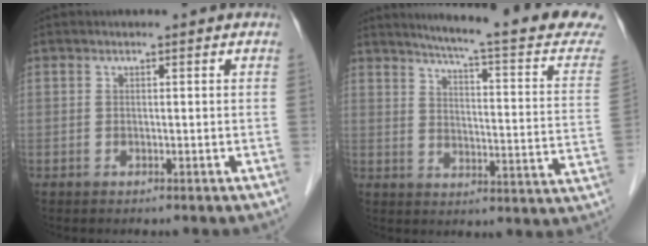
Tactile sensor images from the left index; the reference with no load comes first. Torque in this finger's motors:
{"motor_torque": [-0.08, -1.07, 0.15, 0.06]}